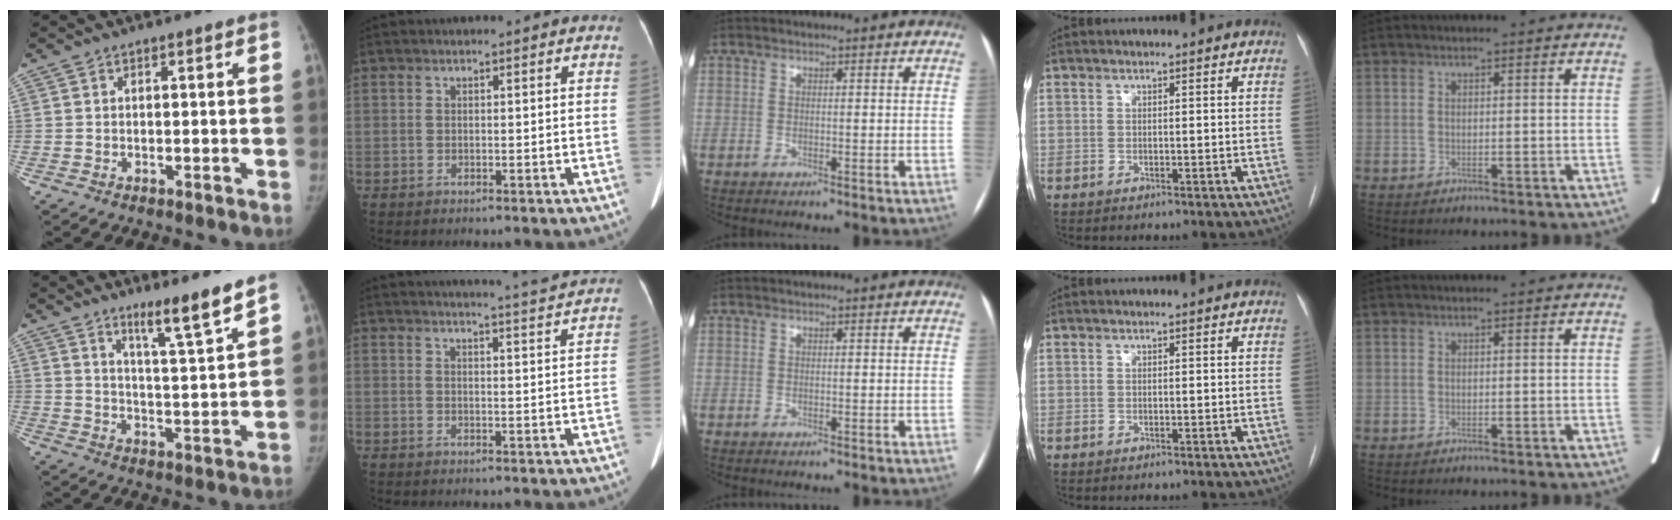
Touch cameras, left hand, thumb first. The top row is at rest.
{"thumb": {"total": 8.7, "force": [6.7, -0.2, 5.6], "torque": [-0.084, -0.059, 0.111]}, "index": {"total": 8.6, "force": [8.1, -1.9, 1.9], "torque": [-0.031, -0.020, 0.097]}}